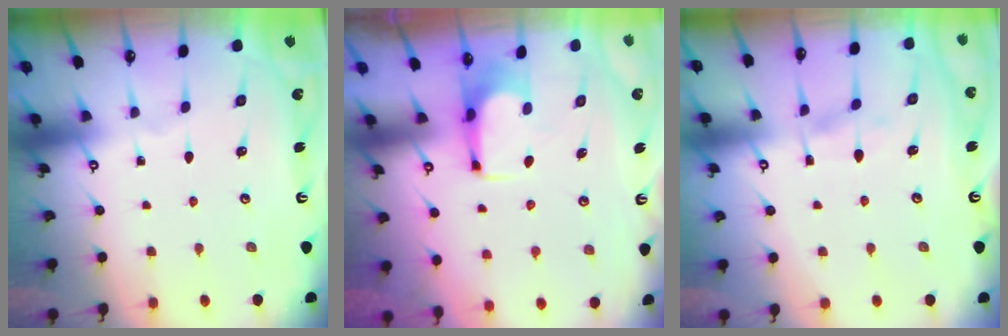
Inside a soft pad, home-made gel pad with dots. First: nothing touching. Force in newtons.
{"total": 0.0}
{"total": 4.5, "press": 4.4, "slide": 0.2}